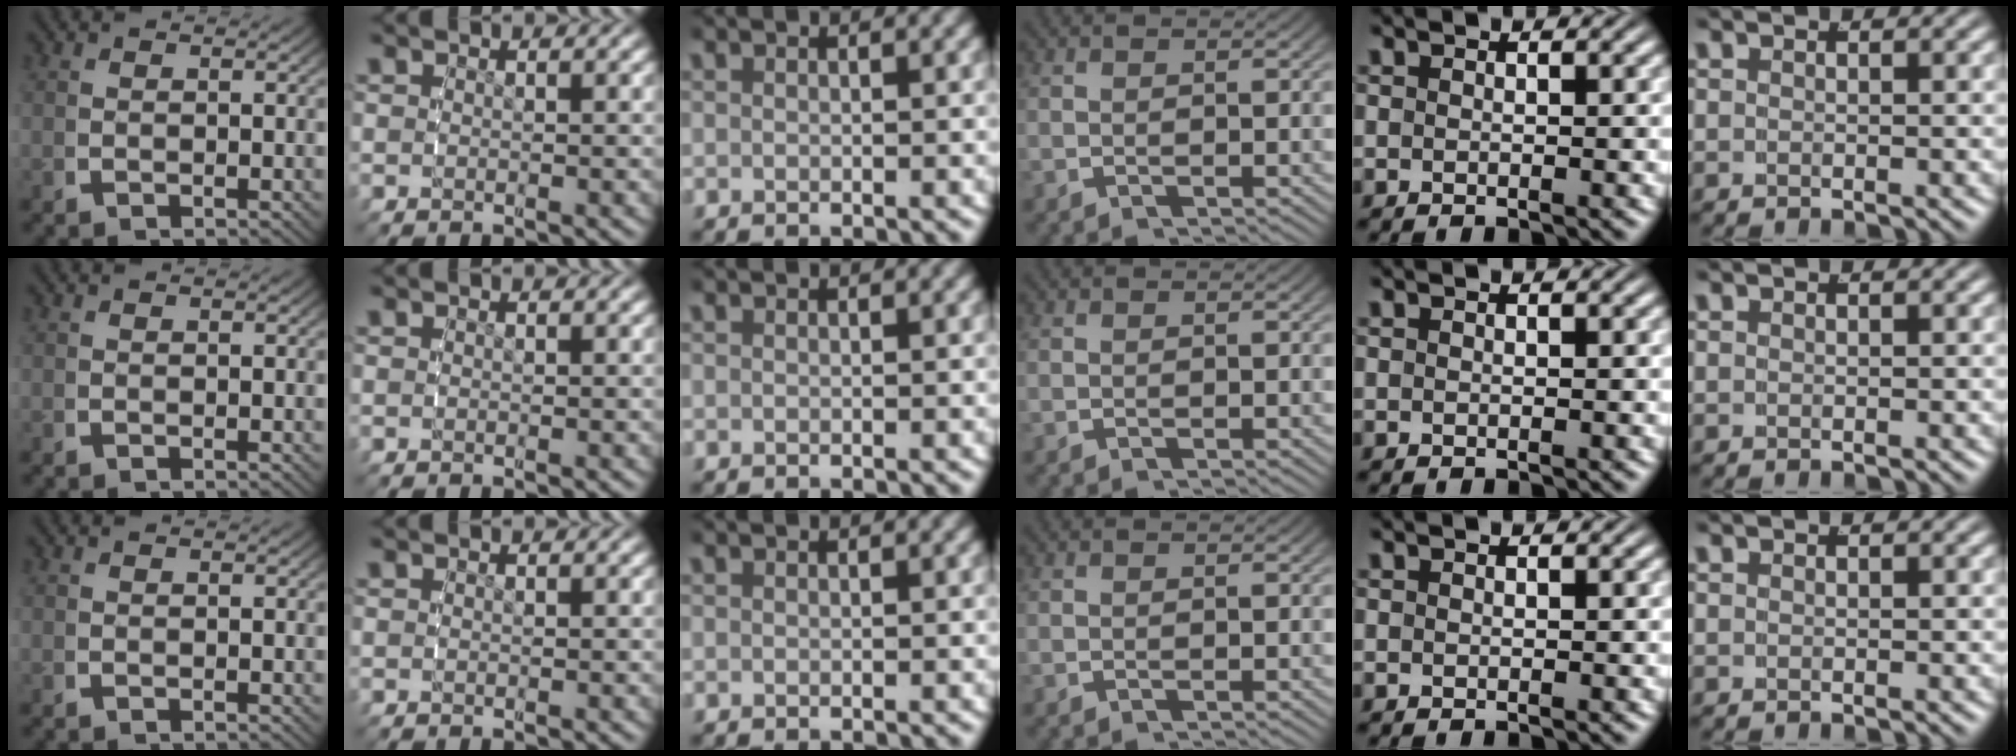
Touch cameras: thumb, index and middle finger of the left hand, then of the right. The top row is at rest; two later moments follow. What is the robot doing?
{"motion": "reach", "object": "jacket"}